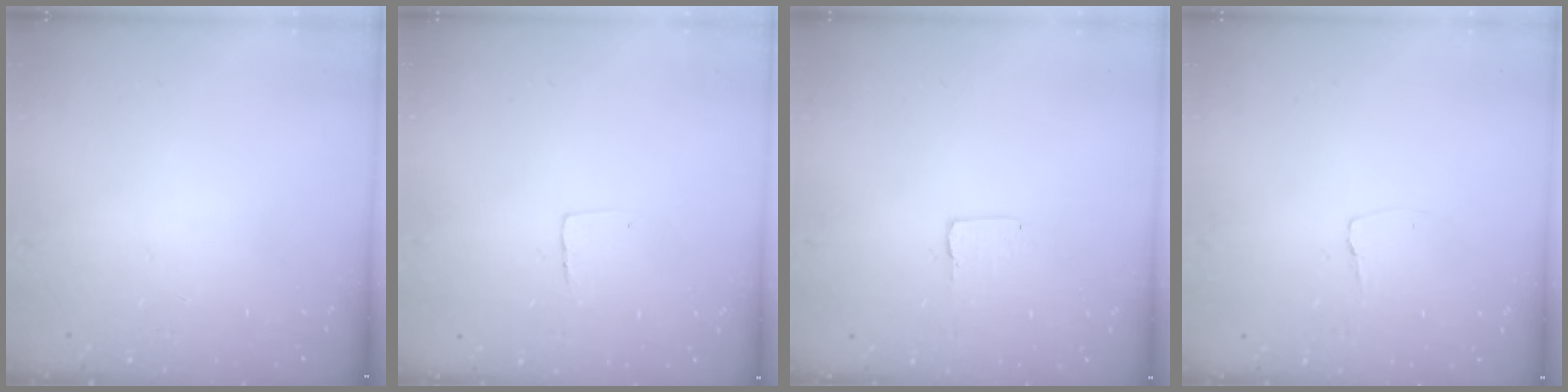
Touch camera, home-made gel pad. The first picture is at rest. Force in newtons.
{"total": 4.3, "press": 4.3, "slide": 0.3}
{"total": 2.0, "press": 2.0, "slide": 0.1}
{"total": 2.9, "press": 2.9, "slide": 0.3}